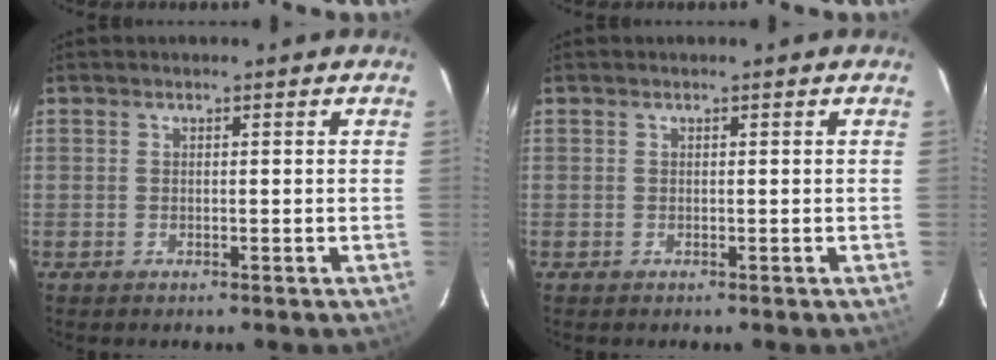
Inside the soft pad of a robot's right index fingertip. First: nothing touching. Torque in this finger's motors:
{"motor_torque": [-0.01, 0.01, 0.00, 0.00]}